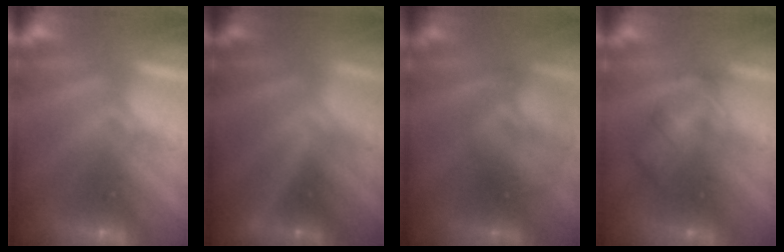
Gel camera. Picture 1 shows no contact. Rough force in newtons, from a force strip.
{"total": 3.1}
{"total": 2.3}
{"total": 2.4}